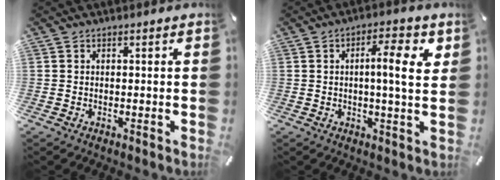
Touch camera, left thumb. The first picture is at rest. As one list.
[{"total": 6.6, "force": [1.6, 1.8, 6.1], "torque": [-0.089, -0.008, 0.017]}]